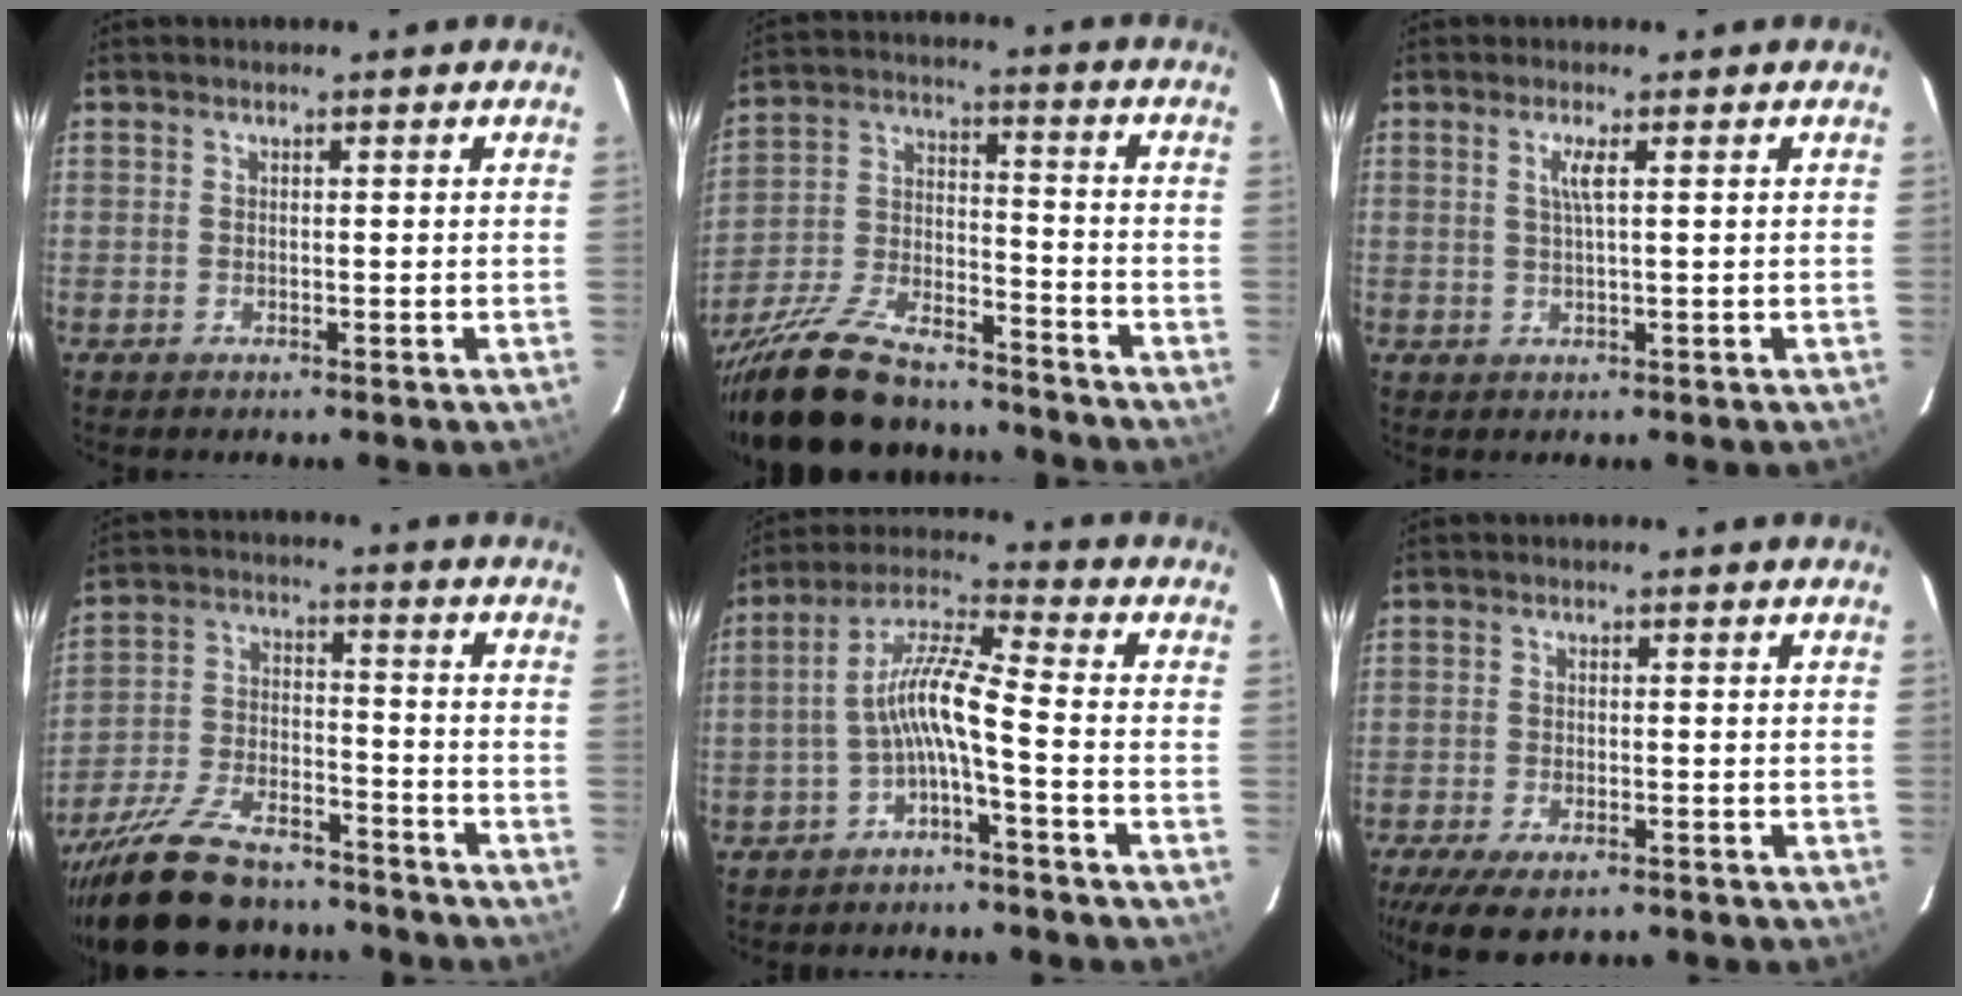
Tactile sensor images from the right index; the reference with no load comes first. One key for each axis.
{"total": 22.9, "fx": -18.4, "fy": 7.8, "fz": 11.2, "tx": -0.227, "ty": -0.016, "tz": -0.296}
{"total": 2.2, "fx": 0.7, "fy": -0.3, "fz": 2.1, "tx": -0.042, "ty": -0.002, "tz": 0.014}
{"total": 20.7, "fx": -16.6, "fy": 7.8, "fz": 9.6, "tx": -0.197, "ty": -0.006, "tz": -0.263}
{"total": 7.9, "fx": -3.0, "fy": 0.4, "fz": 7.3, "tx": -0.169, "ty": 0.020, "tz": -0.056}
{"total": 9.2, "fx": -6.7, "fy": 3.4, "fz": 5.3, "tx": -0.126, "ty": -0.031, "tz": -0.111}